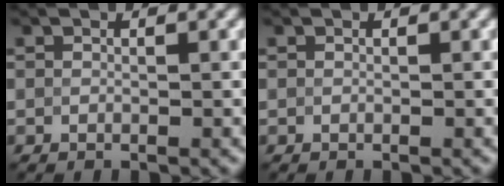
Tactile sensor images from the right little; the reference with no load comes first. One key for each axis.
{"total": 0.0}